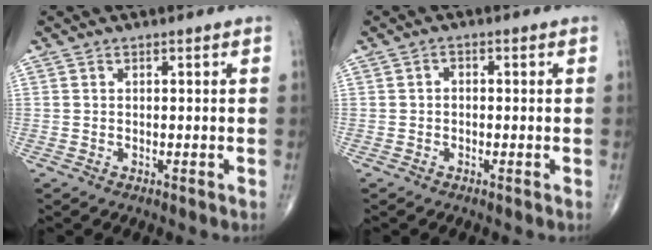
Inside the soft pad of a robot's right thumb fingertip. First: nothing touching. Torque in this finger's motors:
{"motor_torque": [-0.02, -0.22, 0.07, -0.04, 0.06]}